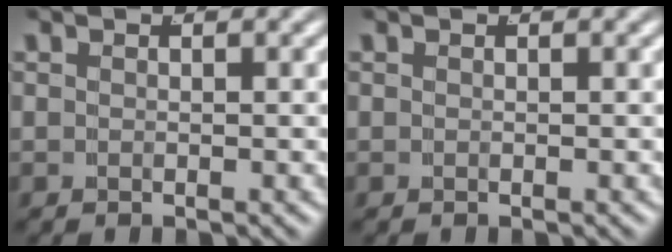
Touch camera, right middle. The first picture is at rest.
{"total": 0.0}